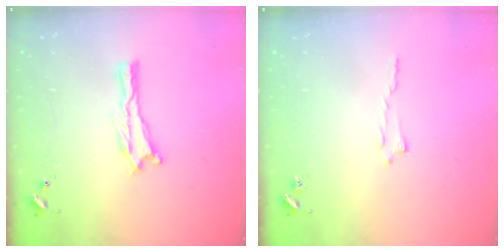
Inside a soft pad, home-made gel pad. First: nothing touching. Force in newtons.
{"total": 0.0}